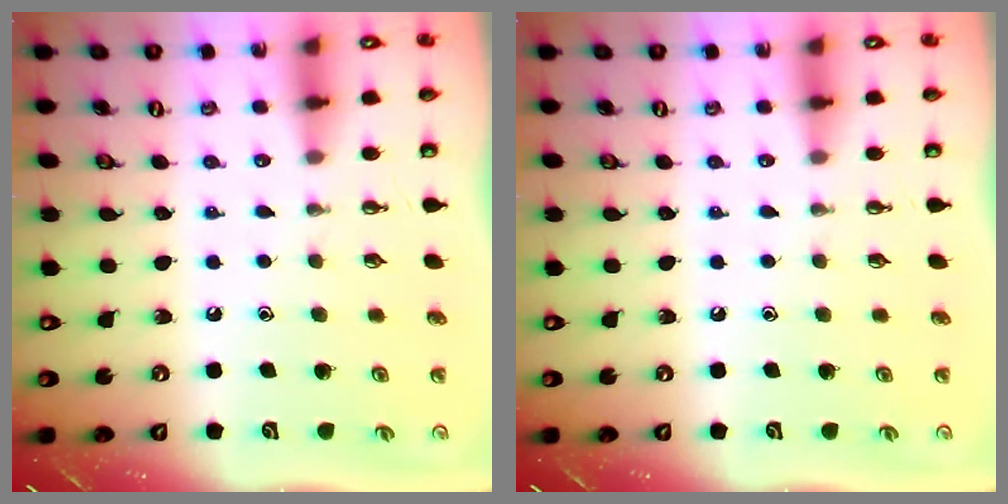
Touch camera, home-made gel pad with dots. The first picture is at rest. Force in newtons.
{"total": 0.0}